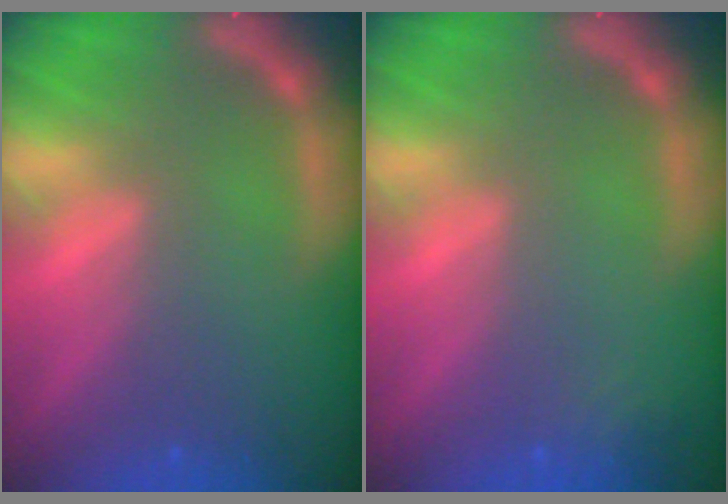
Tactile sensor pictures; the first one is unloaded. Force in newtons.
{"total": 1.4}